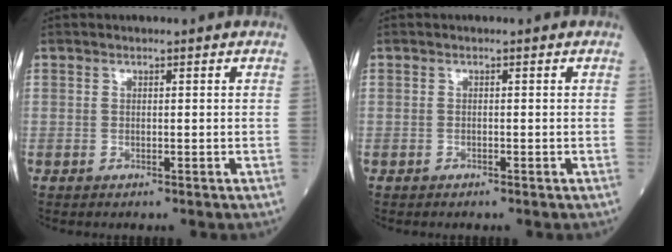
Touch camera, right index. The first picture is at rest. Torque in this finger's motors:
{"motor_torque": [0.08, -0.03, 0.03, -0.01]}